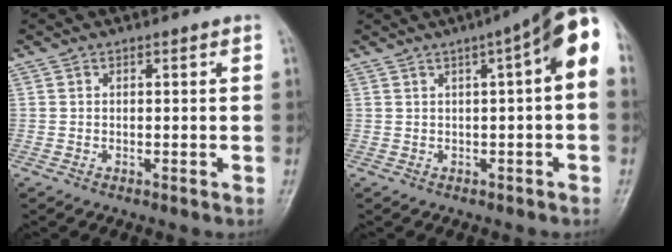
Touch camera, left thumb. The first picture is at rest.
{"total": 10.3, "force": [2.1, 2.3, 9.8], "torque": [-0.125, 0.033, 0.017]}